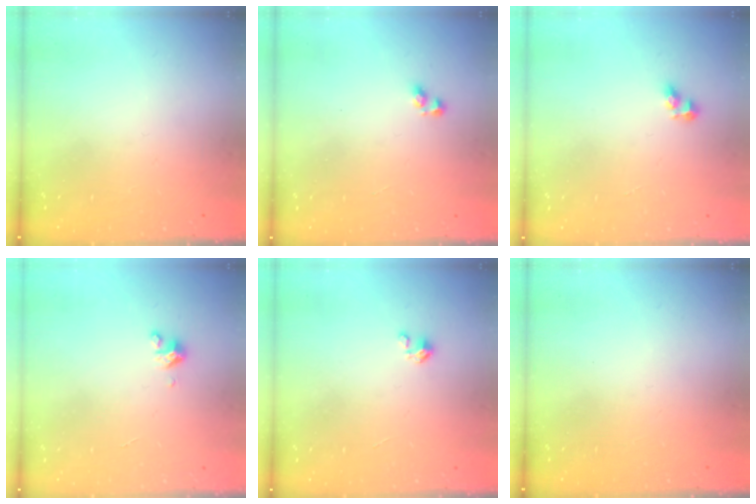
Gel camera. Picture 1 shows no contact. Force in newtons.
{"total": 3.2, "press": 3.1, "slide": 0.6}
{"total": 4.8, "press": 4.7, "slide": 0.7}
{"total": 1.7, "press": 1.7, "slide": 0.3}
{"total": 0.0}
{"total": 0.0}